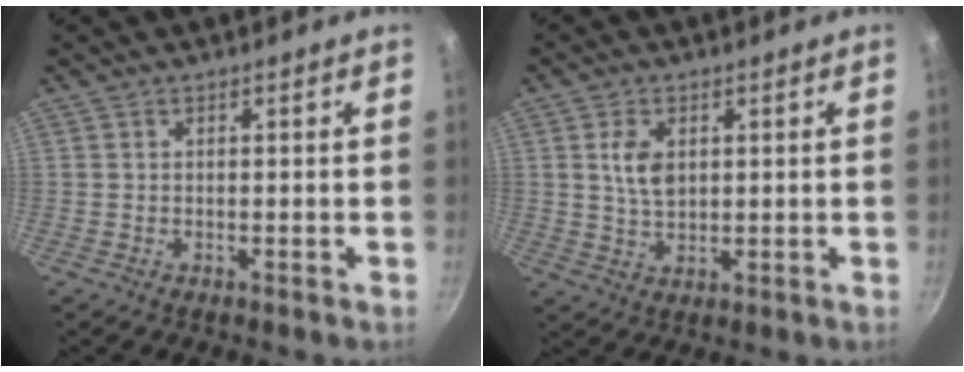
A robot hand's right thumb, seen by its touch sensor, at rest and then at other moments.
{"total": 5.3, "force": [1.4, 3.2, 4.0], "torque": [-0.069, -0.009, 0.029]}